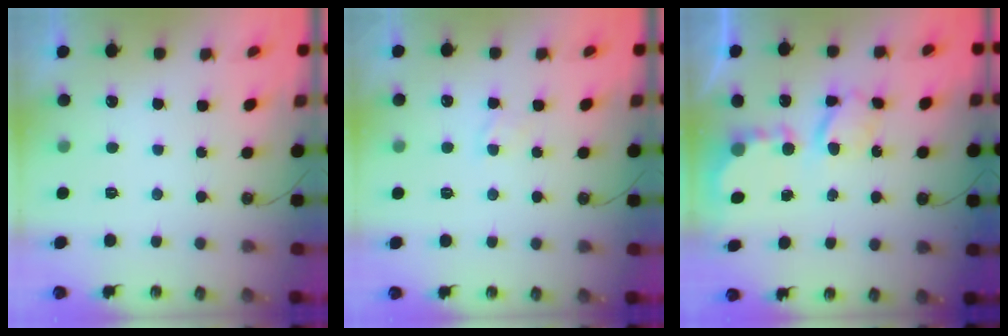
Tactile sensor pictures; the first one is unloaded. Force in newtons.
{"total": 3.3, "press": 3.3, "slide": 0.4}
{"total": 6.1, "press": 6.1, "slide": 0.3}